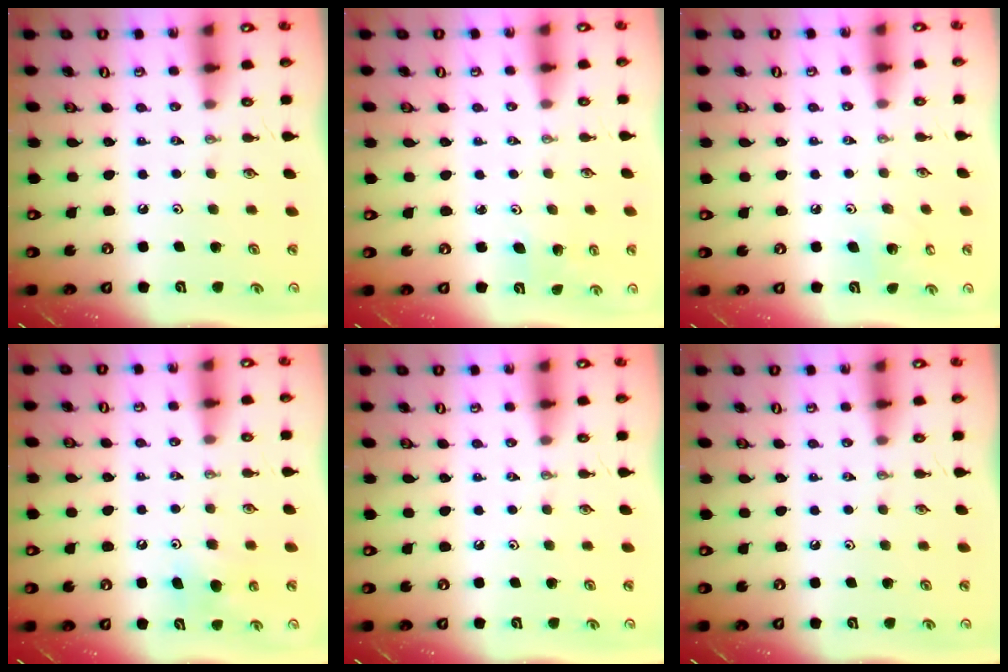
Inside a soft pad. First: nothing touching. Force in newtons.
{"total": 3.4, "press": 3.3, "slide": 0.9}
{"total": 6.1, "press": 6.1, "slide": 0.4}
{"total": 6.5, "press": 6.5, "slide": 0.4}
{"total": 0.0}
{"total": 0.0}